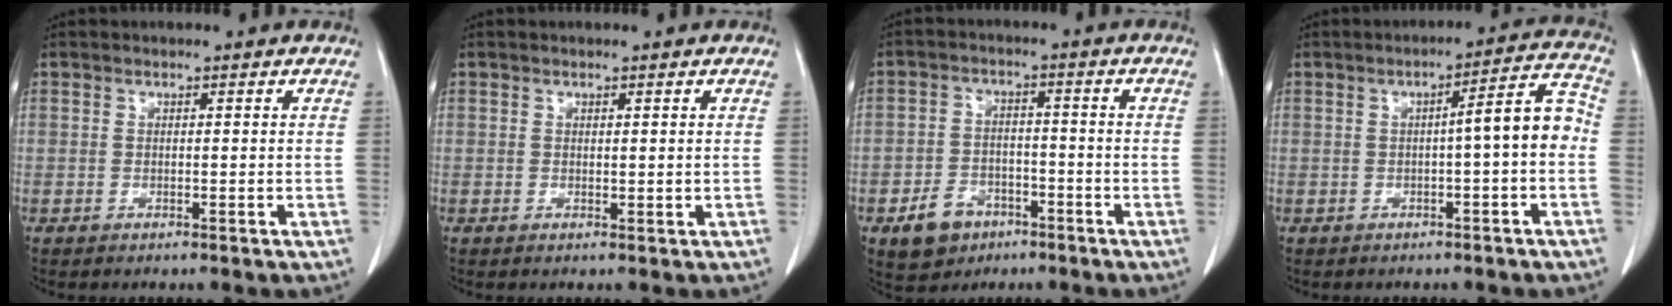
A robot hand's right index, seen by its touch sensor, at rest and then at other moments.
{"total": 0.0}
{"total": 6.9, "force": [-3.9, 5.1, 2.6], "torque": [-0.050, 0.008, -0.058]}
{"total": 6.3, "force": [-0.7, 0.9, 6.2], "torque": [-0.077, 0.031, -0.011]}